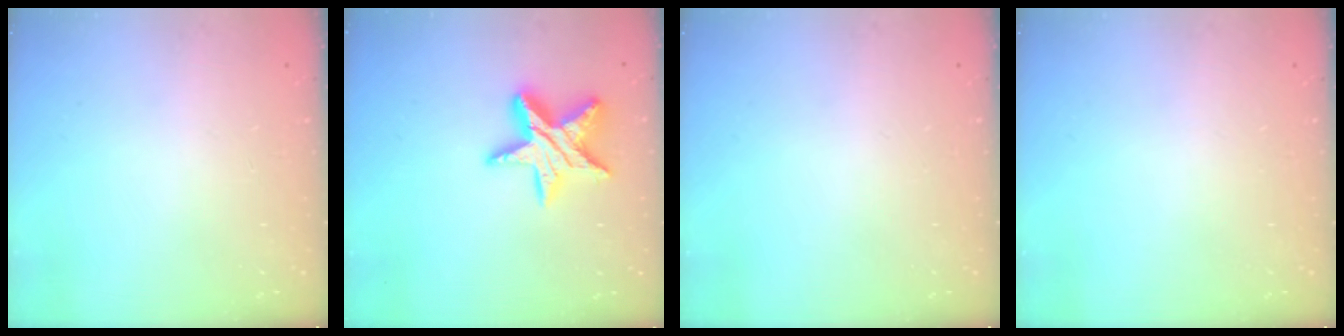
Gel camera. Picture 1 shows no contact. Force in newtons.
{"total": 14.1, "press": 14.0, "slide": 1.1}
{"total": 0.0}
{"total": 0.0}